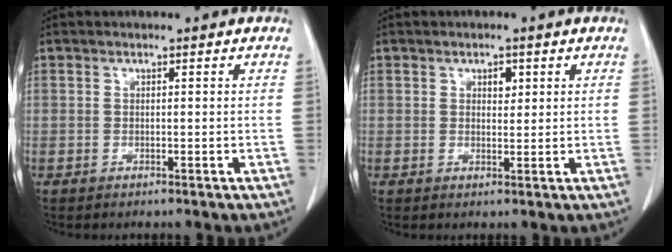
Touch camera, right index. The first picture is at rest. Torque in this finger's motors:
{"motor_torque": [0.12, -0.06, 0.01, 0.03]}